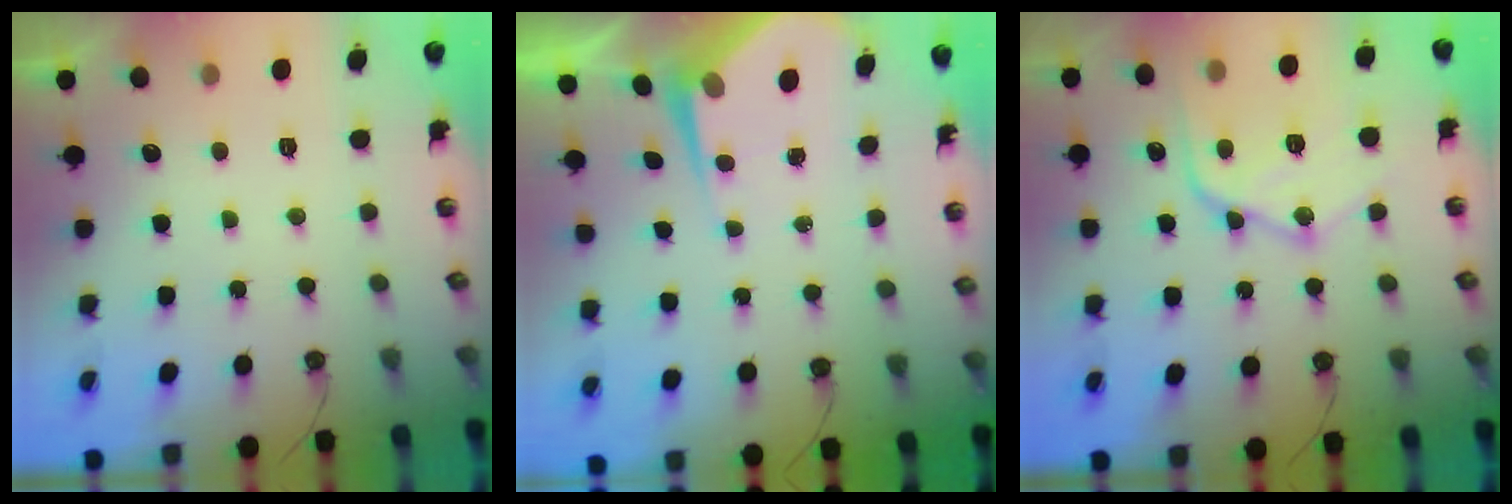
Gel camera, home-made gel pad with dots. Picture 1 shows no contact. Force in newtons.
{"total": 6.0, "press": 5.9, "slide": 0.7}
{"total": 17.2, "press": 17.1, "slide": 1.7}